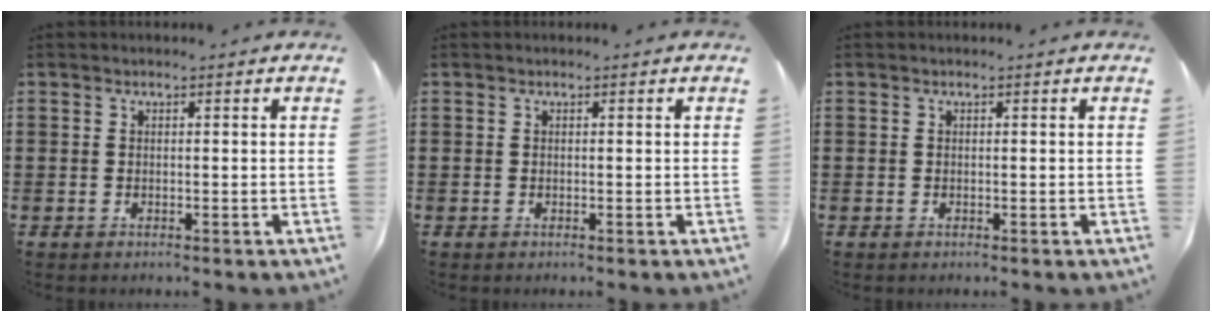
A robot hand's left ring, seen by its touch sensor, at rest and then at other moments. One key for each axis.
{"total": 0.0}
{"total": 0.0}